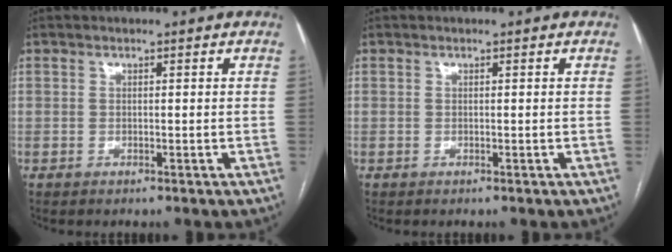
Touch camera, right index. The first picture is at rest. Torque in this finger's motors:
{"motor_torque": [0.00, 0.00, 0.00, 0.00]}